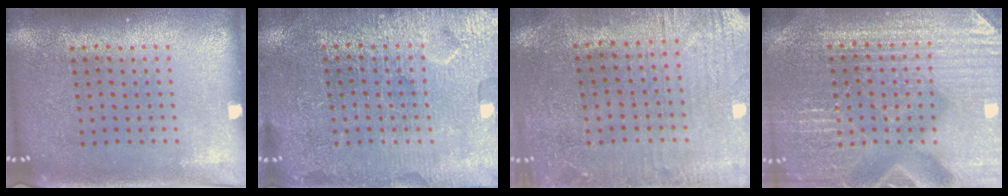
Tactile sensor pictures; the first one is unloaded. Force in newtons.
{"total": 3.8, "press": 3.8, "slide": 0.7}
{"total": 0.7, "press": 0.5, "slide": 0.5}
{"total": 4.6, "press": 4.4, "slide": 1.4}